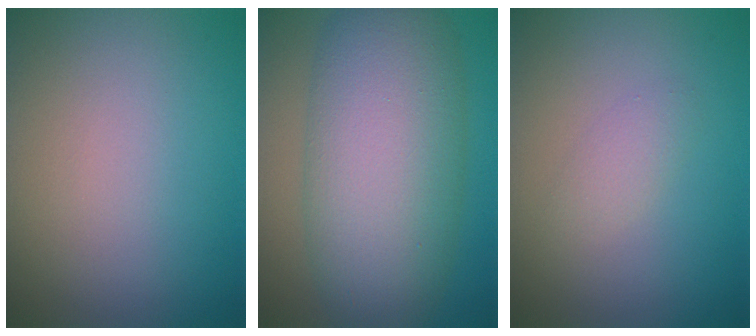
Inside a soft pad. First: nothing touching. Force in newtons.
{"total": 11.3, "press": 11.3, "slide": 0.3}
{"total": 1.4, "press": 1.4, "slide": 0.1}